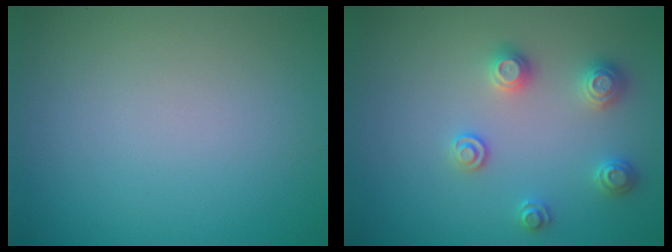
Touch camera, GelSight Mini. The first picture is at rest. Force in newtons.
{"total": 2.6, "press": 2.6, "slide": 0.1}